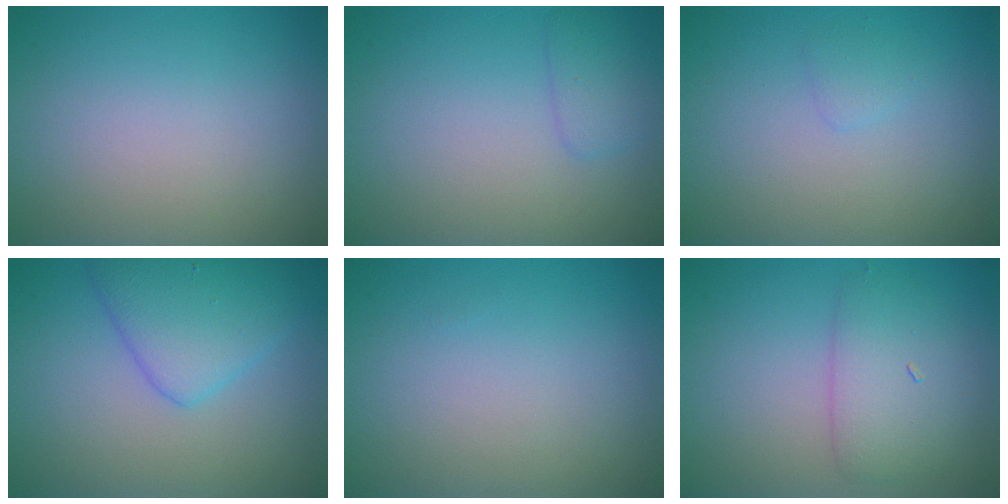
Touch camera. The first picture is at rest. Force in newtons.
{"total": 1.6, "press": 1.6, "slide": 0.1}
{"total": 0.8, "press": 0.8, "slide": 0.1}
{"total": 4.4, "press": 4.4, "slide": 0.2}
{"total": 0.0}
{"total": 3.5, "press": 3.5, "slide": 0.1}